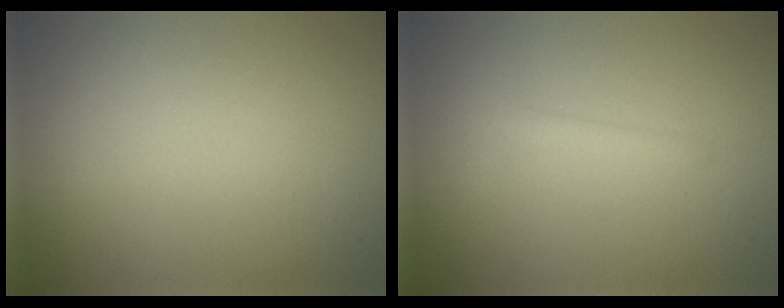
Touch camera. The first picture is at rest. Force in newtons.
{"total": 1.0, "press": 1.0, "slide": 0.0}